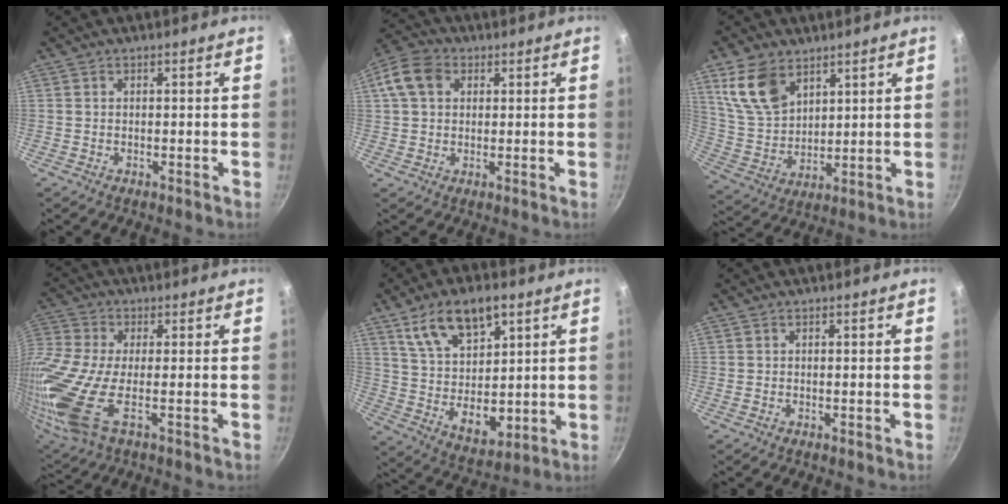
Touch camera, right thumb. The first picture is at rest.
{"total": 7.6, "force": [2.1, 6.1, 4.1], "torque": [-0.058, 0.009, 0.024]}
{"total": 11.9, "force": [6.5, 7.4, 6.6], "torque": [-0.107, -0.029, 0.143]}
{"total": 18.5, "force": [-4.5, 7.4, 16.3], "torque": [-0.381, -0.029, -0.101]}
{"total": 17.1, "force": [8.2, 10.1, 11.2], "torque": [-0.149, -0.033, 0.161]}
{"total": 0.0}